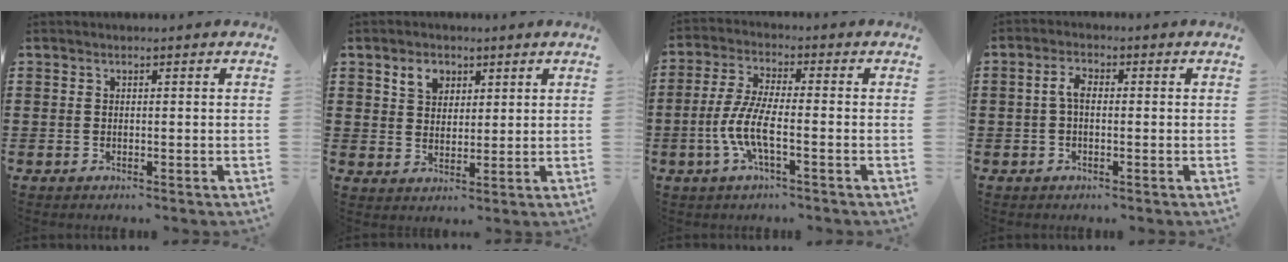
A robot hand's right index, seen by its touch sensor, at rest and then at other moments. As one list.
[{"total": 3.9, "force": [2.3, 2.7, 1.6], "torque": [-0.033, 0.007, 0.041]}, {"total": 6.7, "force": [-2.5, 1.6, 6.0], "torque": [-0.145, -0.013, -0.056]}, {"total": 3.1, "force": [-0.2, 1.5, 2.7], "torque": [-0.060, 0.005, -0.008]}]